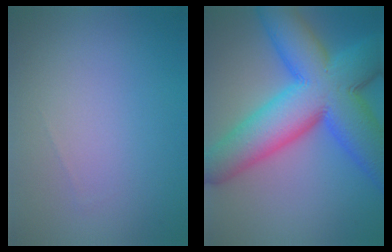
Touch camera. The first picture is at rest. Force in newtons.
{"total": 14.6, "press": 14.6, "slide": 0.3}